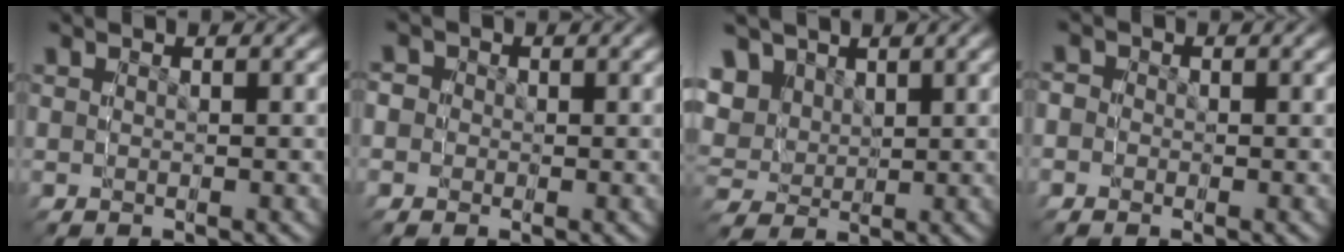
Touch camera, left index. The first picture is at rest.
{"total": 2.6, "force": [-0.2, 2.5, -0.5], "torque": [-0.003, -0.021, 0.002]}
{"total": 8.0, "force": [2.7, 7.1, 2.7], "torque": [-0.070, -0.005, 0.037]}
{"total": 1.6, "force": [-0.9, 0.8, -1.0], "torque": [0.008, -0.019, -0.010]}